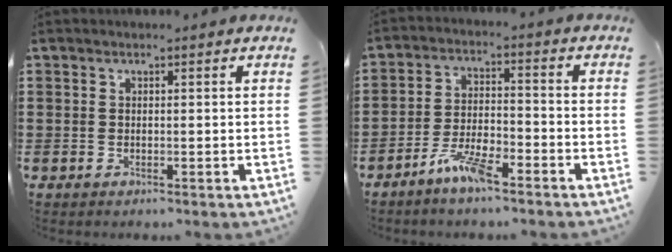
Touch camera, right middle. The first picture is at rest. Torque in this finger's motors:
{"motor_torque": [1.81, 0.33, 0.16, 0.04]}